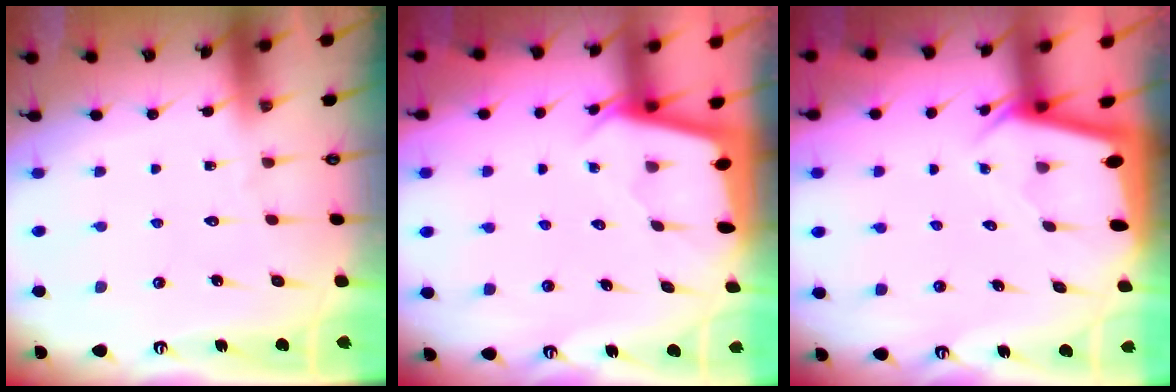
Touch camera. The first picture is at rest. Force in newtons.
{"total": 2.0, "press": 2.0, "slide": 0.3}
{"total": 2.0, "press": 2.0, "slide": 0.1}